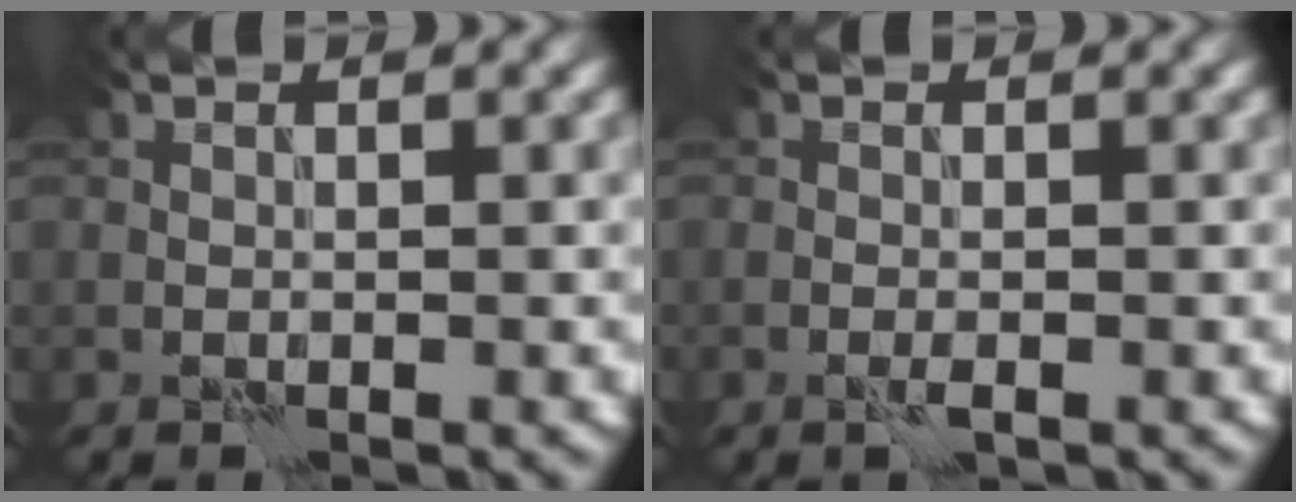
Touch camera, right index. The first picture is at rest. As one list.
[{"total": 0.8, "force": [-0.4, 0.0, 0.7], "torque": [-0.015, -0.002, -0.010]}]